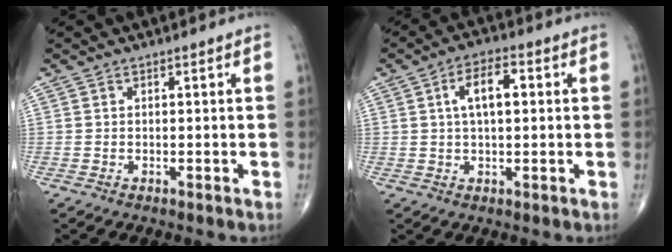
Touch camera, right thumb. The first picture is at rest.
{"total": 7.3, "force": [1.4, 3.3, 6.3], "torque": [-0.106, 0.012, 0.022]}